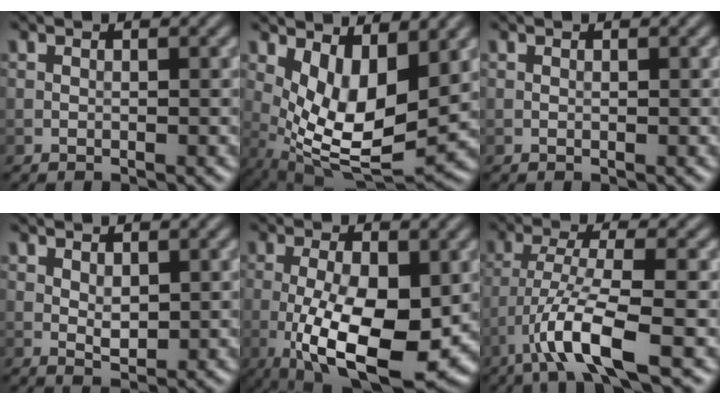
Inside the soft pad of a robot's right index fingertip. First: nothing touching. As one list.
[{"total": 7.8, "force": [1.5, 3.5, 6.8], "torque": [-0.133, -0.023, 0.034]}, {"total": 0.0}, {"total": 1.6, "force": [0.5, 0.9, 1.2], "torque": [-0.023, -0.006, 0.015]}, {"total": 11.6, "force": [-2.7, 4.3, 10.4], "torque": [-0.183, -0.017, -0.041]}, {"total": 5.9, "force": [-3.3, 0.8, 4.9], "torque": [-0.092, 0.001, -0.071]}]